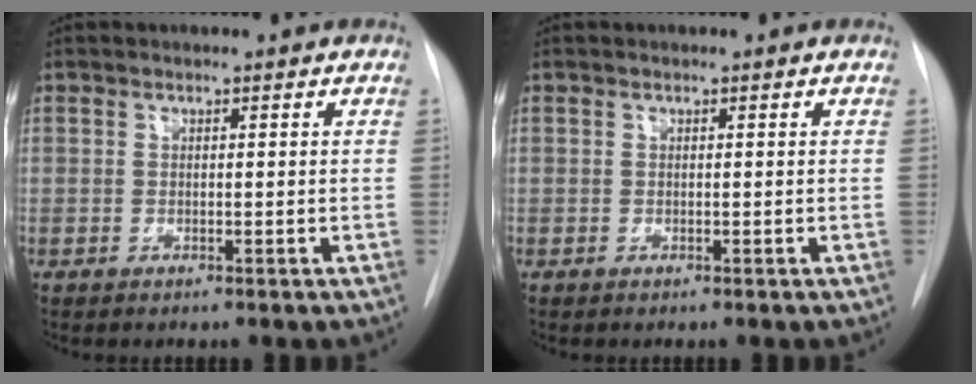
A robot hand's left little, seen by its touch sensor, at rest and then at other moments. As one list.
[{"total": 0.0}]